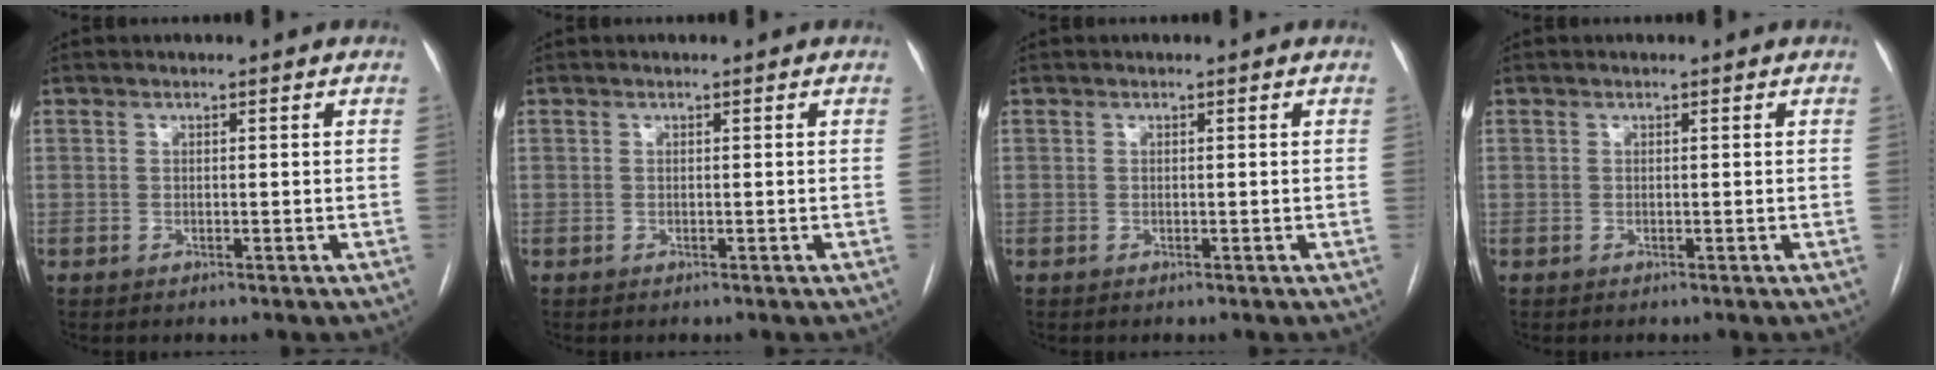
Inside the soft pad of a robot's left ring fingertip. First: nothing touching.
{"total": 0.0}
{"total": 0.0}
{"total": 0.0}